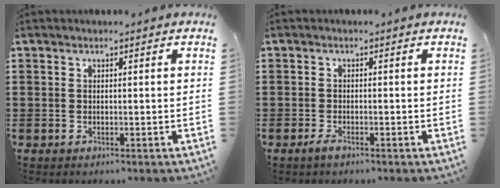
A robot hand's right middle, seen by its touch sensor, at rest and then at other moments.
{"total": 1.1, "force": [-0.7, 0.3, 0.8], "torque": [-0.023, -0.002, -0.016]}